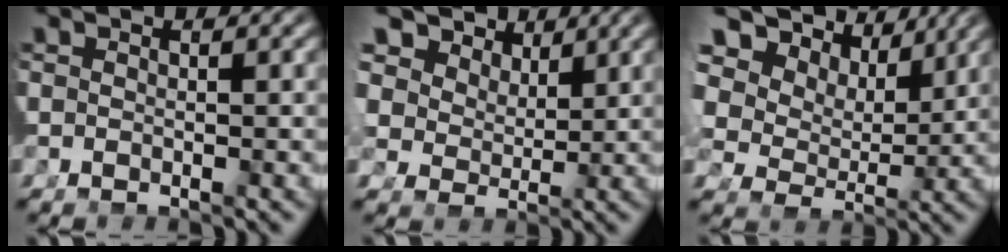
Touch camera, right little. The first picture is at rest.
{"total": 9.3, "force": [3.8, 6.8, 5.0], "torque": [-0.109, -0.005, 0.061]}
{"total": 13.0, "force": [5.9, 8.9, 7.5], "torque": [-0.150, 0.008, 0.086]}